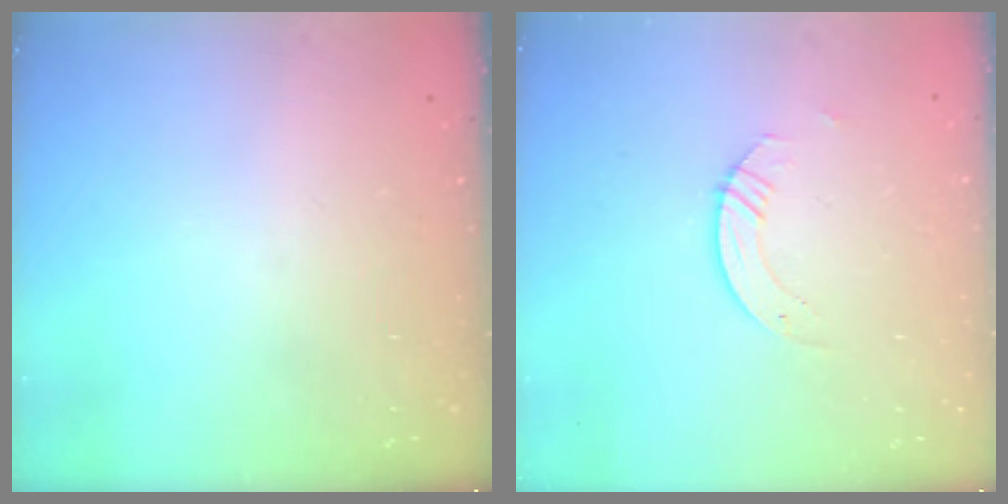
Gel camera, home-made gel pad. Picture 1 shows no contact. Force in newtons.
{"total": 2.6, "press": 2.6, "slide": 0.2}